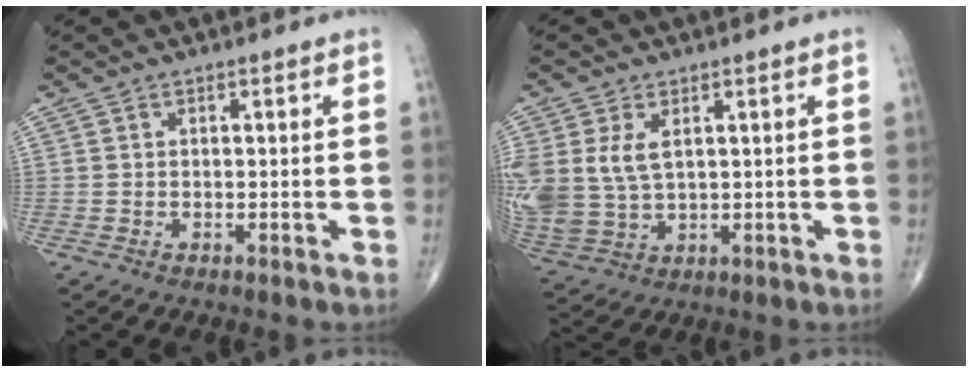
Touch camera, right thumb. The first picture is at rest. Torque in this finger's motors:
{"motor_torque": [-0.55, 1.09, 1.18, 0.41, 0.20]}